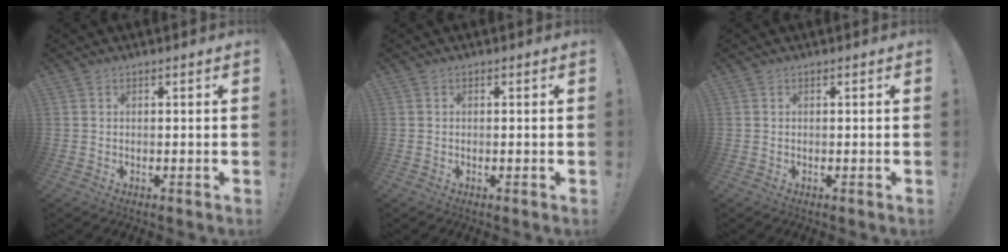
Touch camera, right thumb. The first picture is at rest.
{"total": 0.0}
{"total": 0.0}